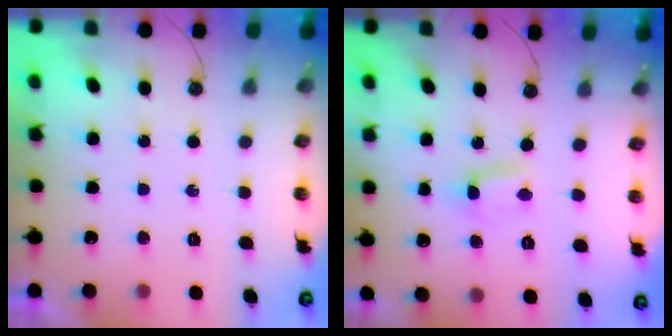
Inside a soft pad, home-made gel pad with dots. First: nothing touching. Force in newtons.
{"total": 0.6, "press": 0.3, "slide": 0.5}